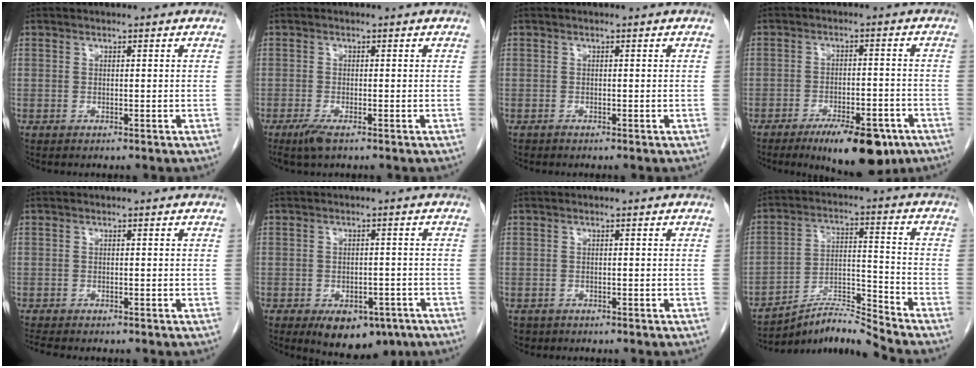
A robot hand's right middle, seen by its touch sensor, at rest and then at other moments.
{"total": 2.6, "force": [-1.6, 0.4, 1.9], "torque": [-0.044, -0.007, -0.032]}
{"total": 0.0}
{"total": 10.9, "force": [-7.2, 3.5, 7.4], "torque": [-0.100, -0.006, -0.106]}
{"total": 2.7, "force": [-2.3, 0.6, 1.2], "torque": [-0.025, -0.008, -0.030]}
{"total": 9.4, "force": [-5.8, 5.2, 5.3], "torque": [-0.062, 0.003, -0.075]}
{"total": 1.9, "force": [-1.3, 1.4, 0.2], "torque": [-0.011, 0.000, -0.019]}
{"total": 9.0, "force": [-8.6, -2.1, 1.3], "torque": [-0.030, 0.021, -0.154]}